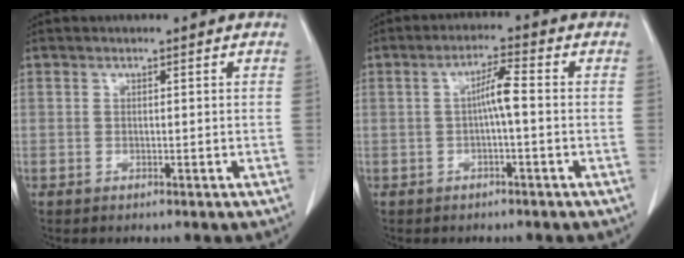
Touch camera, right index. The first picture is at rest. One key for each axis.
{"total": 4.0, "fx": -0.2, "fy": 0.1, "fz": 4.0, "tx": -0.070, "ty": 0.009, "tz": -0.002}